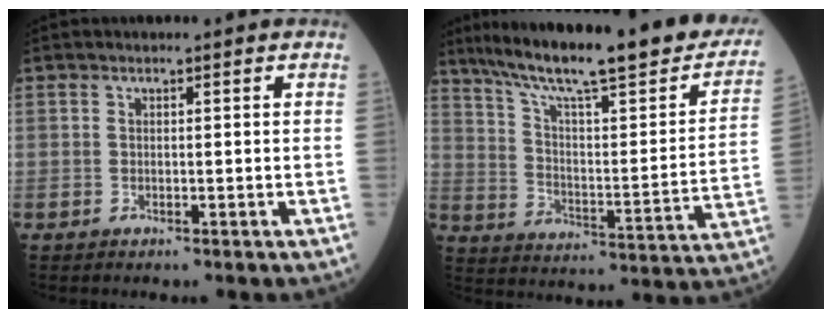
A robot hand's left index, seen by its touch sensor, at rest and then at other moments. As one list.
[{"total": 28.3, "force": [22.8, 3.5, 16.5], "torque": [-0.259, -0.031, 0.312]}]